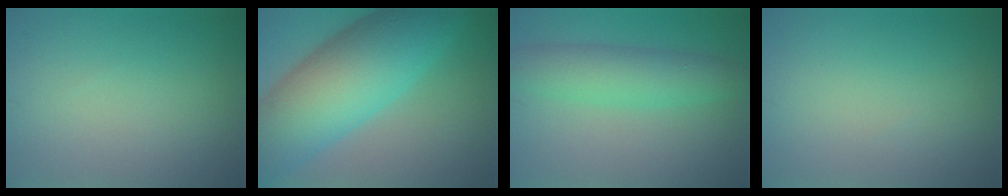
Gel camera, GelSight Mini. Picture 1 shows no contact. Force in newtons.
{"total": 12.9, "press": 12.9, "slide": 0.1}
{"total": 4.5, "press": 4.5, "slide": 0.1}
{"total": 0.0}